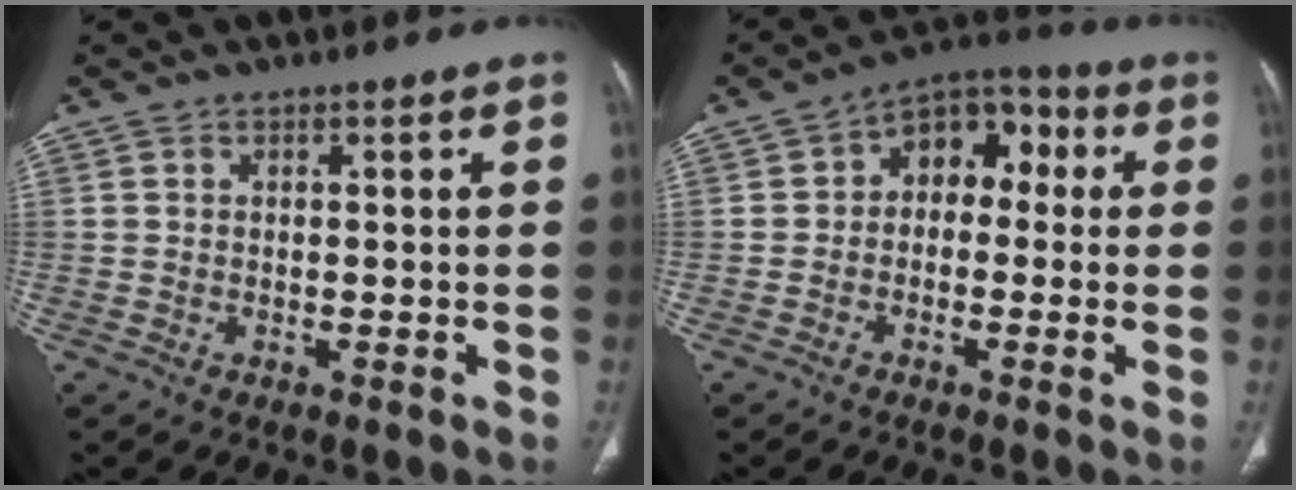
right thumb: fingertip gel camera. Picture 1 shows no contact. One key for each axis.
{"total": 9.5, "fx": 1.0, "fy": 6.6, "fz": 6.8, "tx": -0.056, "ty": 0.037, "tz": -0.001}